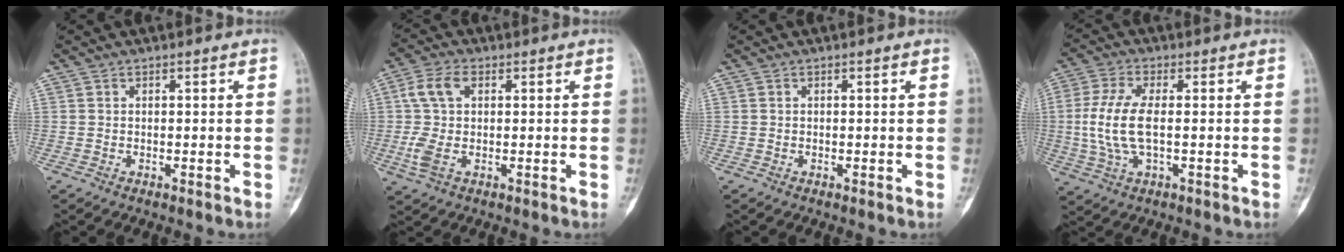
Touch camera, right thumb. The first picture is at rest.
{"total": 7.8, "force": [0.6, 4.4, 6.4], "torque": [-0.154, 0.018, 0.012]}
{"total": 0.0}
{"total": 9.6, "force": [-0.3, 4.1, 8.7], "torque": [-0.209, 0.005, -0.006]}